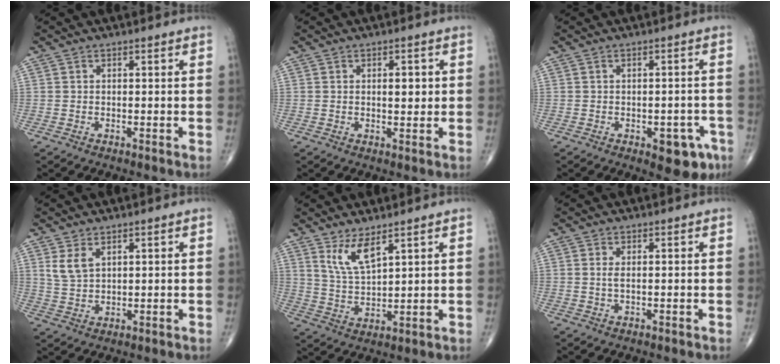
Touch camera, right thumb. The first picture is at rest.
{"total": 3.4, "force": [0.6, 1.6, 2.9], "torque": [-0.033, -0.003, 0.009]}
{"total": 6.8, "force": [-3.2, 3.5, 4.9], "torque": [-0.033, 0.016, -0.033]}
{"total": 4.0, "force": [2.1, 2.1, 2.7], "torque": [-0.052, -0.009, 0.050]}
{"total": 6.2, "force": [4.0, 1.6, 4.5], "torque": [-0.086, -0.037, 0.086]}
{"total": 1.4, "force": [0.3, 0.4, 1.4], "torque": [-0.036, -0.001, 0.009]}